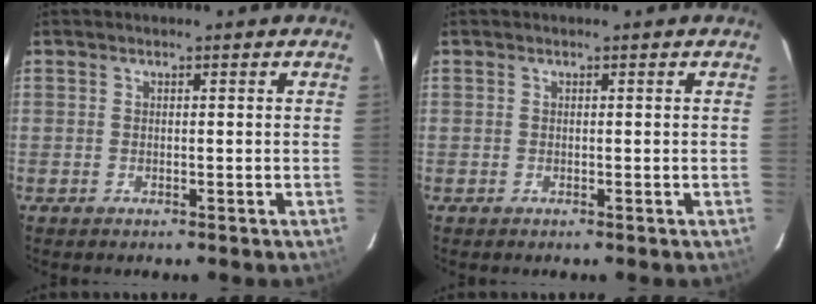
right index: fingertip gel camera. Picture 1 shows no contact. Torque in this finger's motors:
{"motor_torque": [0.00, 0.00, 0.00, 0.00]}